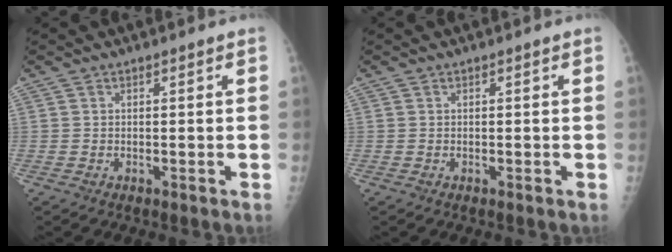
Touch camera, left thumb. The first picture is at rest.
{"total": 0.0}